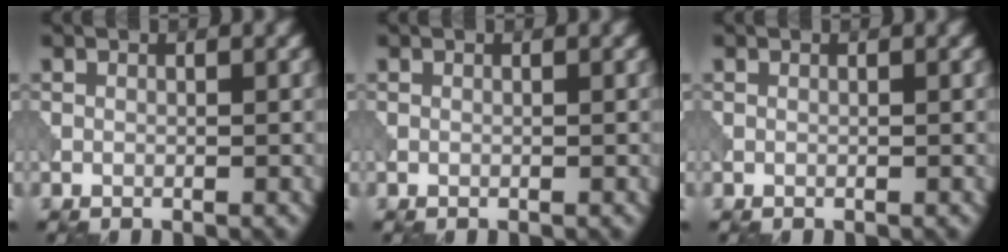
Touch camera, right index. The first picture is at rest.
{"total": 0.0}
{"total": 0.0}